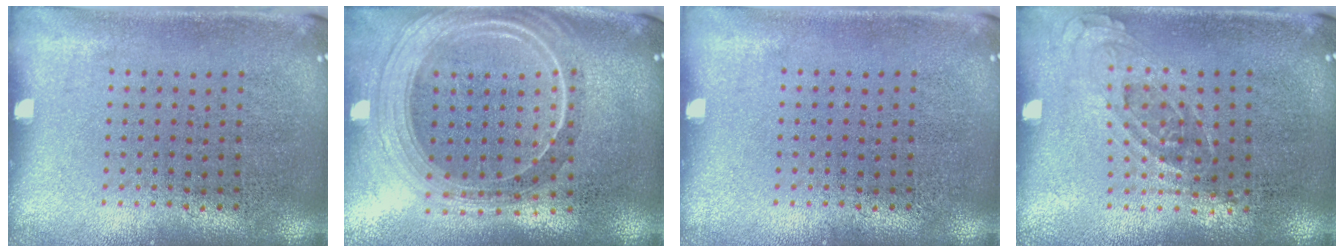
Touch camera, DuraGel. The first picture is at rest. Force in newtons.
{"total": 2.3, "press": 2.0, "slide": 1.1}
{"total": 0.0}
{"total": 0.8, "press": 0.8, "slide": 0.3}